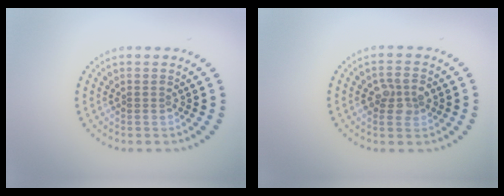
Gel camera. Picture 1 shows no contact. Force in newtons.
{"total": 2.4, "press": 2.4, "slide": 0.1}